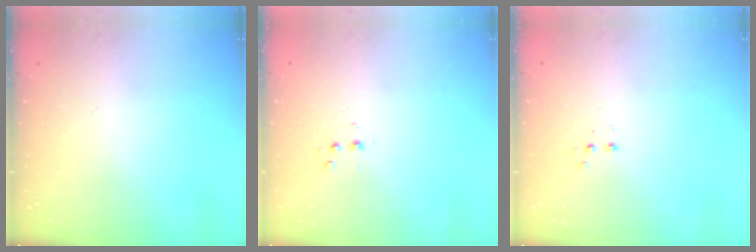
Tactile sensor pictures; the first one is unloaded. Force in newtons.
{"total": 2.6, "press": 2.5, "slide": 0.8}
{"total": 3.0, "press": 2.9, "slide": 0.7}